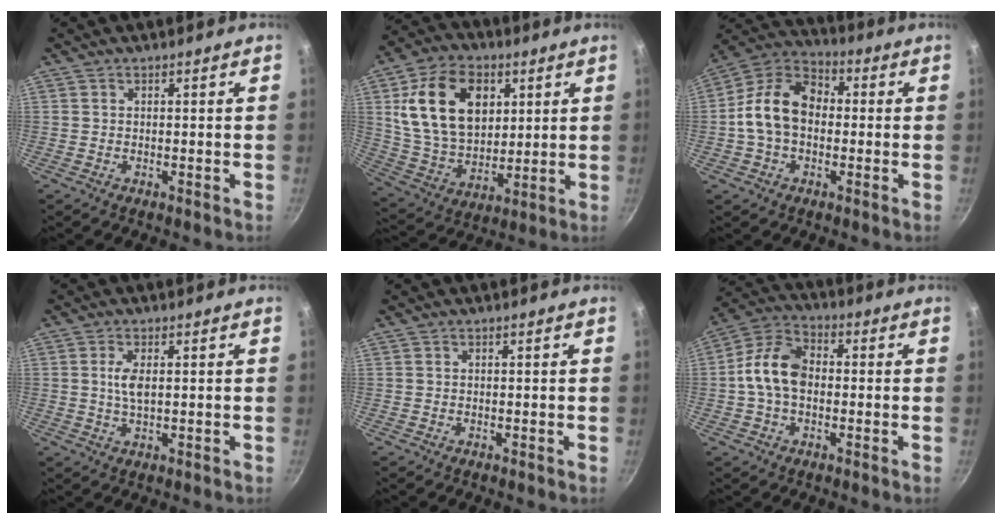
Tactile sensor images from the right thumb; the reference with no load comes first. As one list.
[{"total": 20.1, "force": [5.9, 13.6, 13.6], "torque": [-0.215, -0.011, 0.112]}, {"total": 13.4, "force": [-0.5, 9.7, 9.3], "torque": [-0.137, 0.039, -0.030]}, {"total": 3.6, "force": [0.7, 1.5, 3.2], "torque": [-0.065, 0.000, 0.013]}, {"total": 0.0}, {"total": 10.8, "force": [-0.3, 7.3, 7.9], "torque": [-0.129, 0.031, -0.023]}]